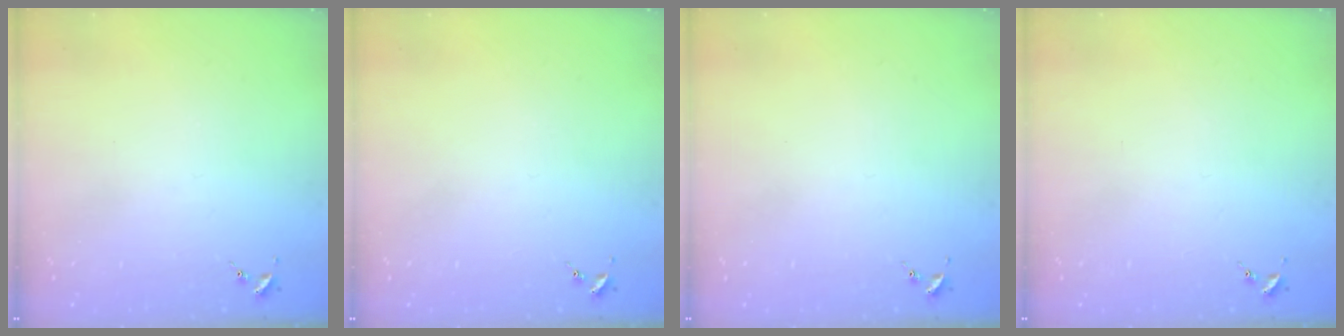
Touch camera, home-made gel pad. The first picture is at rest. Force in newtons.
{"total": 0.0}
{"total": 0.0}
{"total": 0.0}